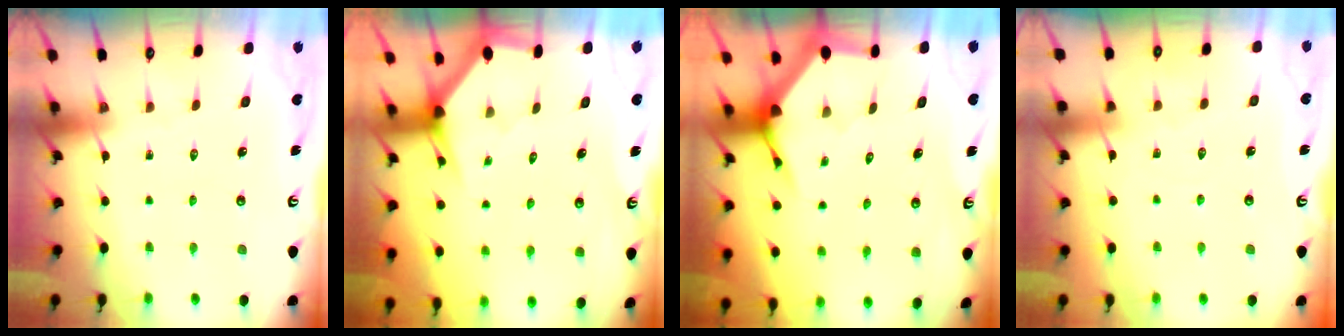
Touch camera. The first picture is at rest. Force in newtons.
{"total": 3.2, "press": 3.2, "slide": 0.1}
{"total": 3.9, "press": 3.9, "slide": 0.5}
{"total": 3.2, "press": 3.1, "slide": 0.4}